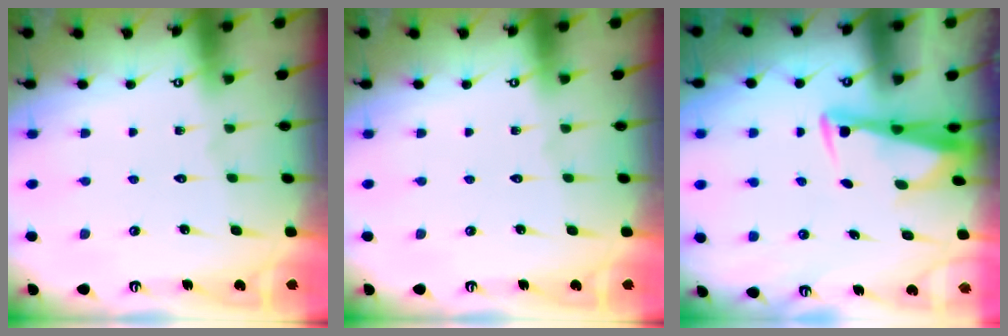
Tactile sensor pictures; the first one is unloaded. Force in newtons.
{"total": 0.0}
{"total": 3.4, "press": 3.3, "slide": 0.9}